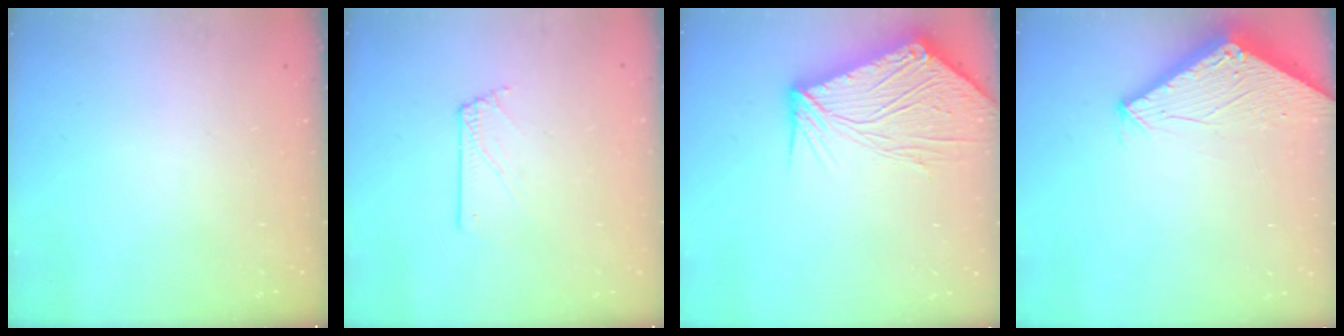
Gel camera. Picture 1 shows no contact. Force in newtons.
{"total": 1.6, "press": 1.6, "slide": 0.2}
{"total": 15.8, "press": 15.7, "slide": 2.1}
{"total": 2.8, "press": 2.8, "slide": 0.1}